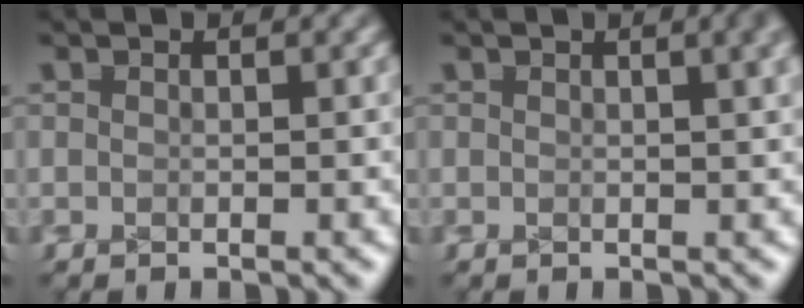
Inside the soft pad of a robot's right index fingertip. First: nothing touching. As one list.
[{"total": 0.9, "force": [0.5, -0.1, 0.7], "torque": [-0.005, 0.004, 0.007]}]